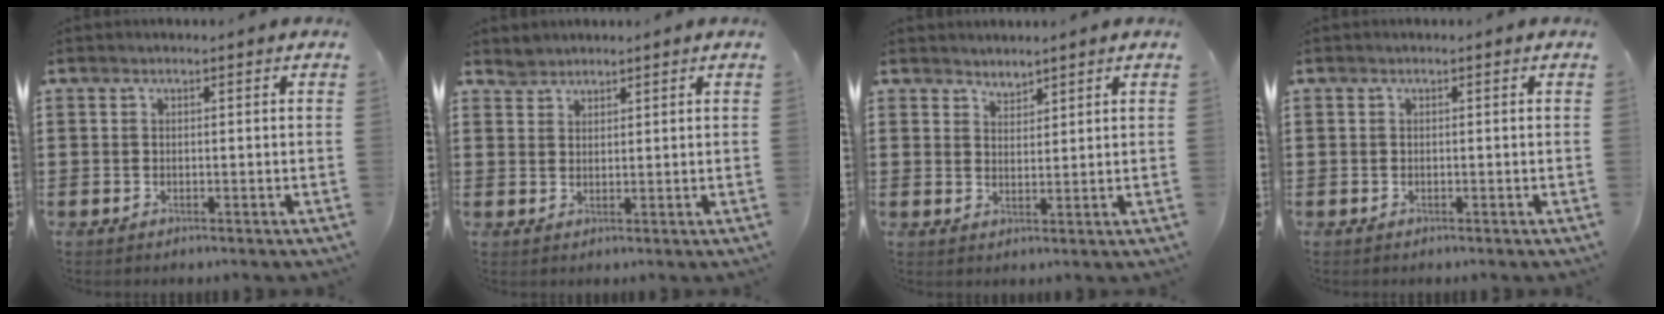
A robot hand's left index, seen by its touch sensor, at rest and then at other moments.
{"total": 1.9, "force": [1.7, 0.6, -0.3], "torque": [0.001, 0.001, 0.036]}
{"total": 2.2, "force": [2.1, 0.5, -0.3], "torque": [0.001, -0.003, 0.041]}
{"total": 0.0}